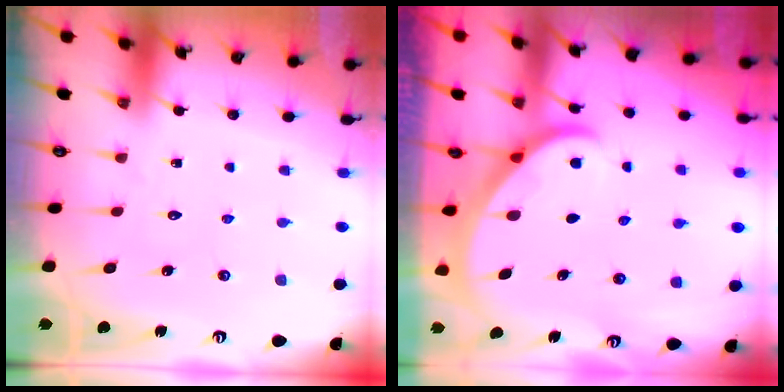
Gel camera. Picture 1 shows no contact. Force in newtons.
{"total": 2.7, "press": 2.7, "slide": 0.2}